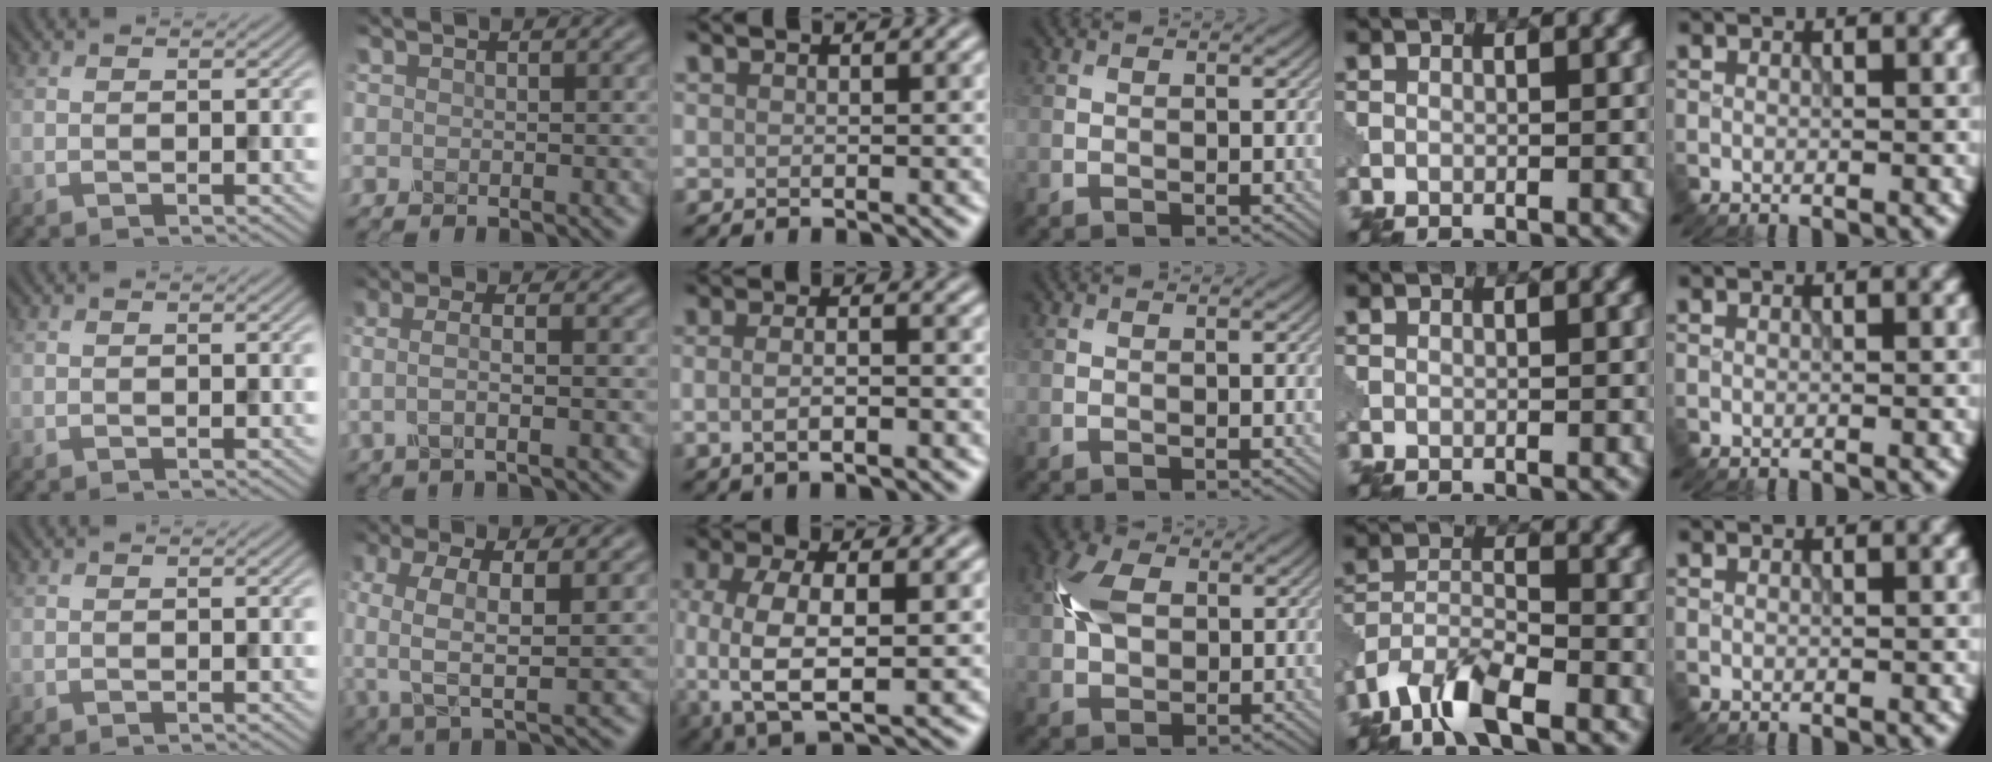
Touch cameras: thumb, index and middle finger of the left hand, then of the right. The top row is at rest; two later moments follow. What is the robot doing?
{"motion": "extract", "object": "pin"}